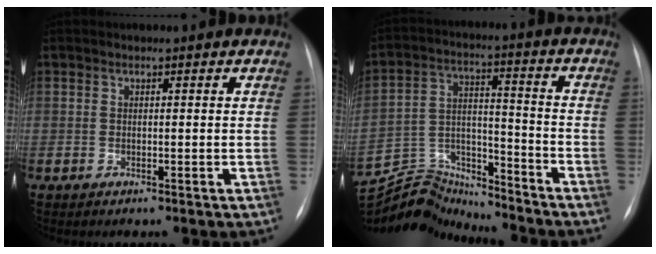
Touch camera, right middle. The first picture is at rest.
{"total": 14.5, "force": [-14.3, 2.2, 0.8], "torque": [-0.021, 0.042, -0.245]}